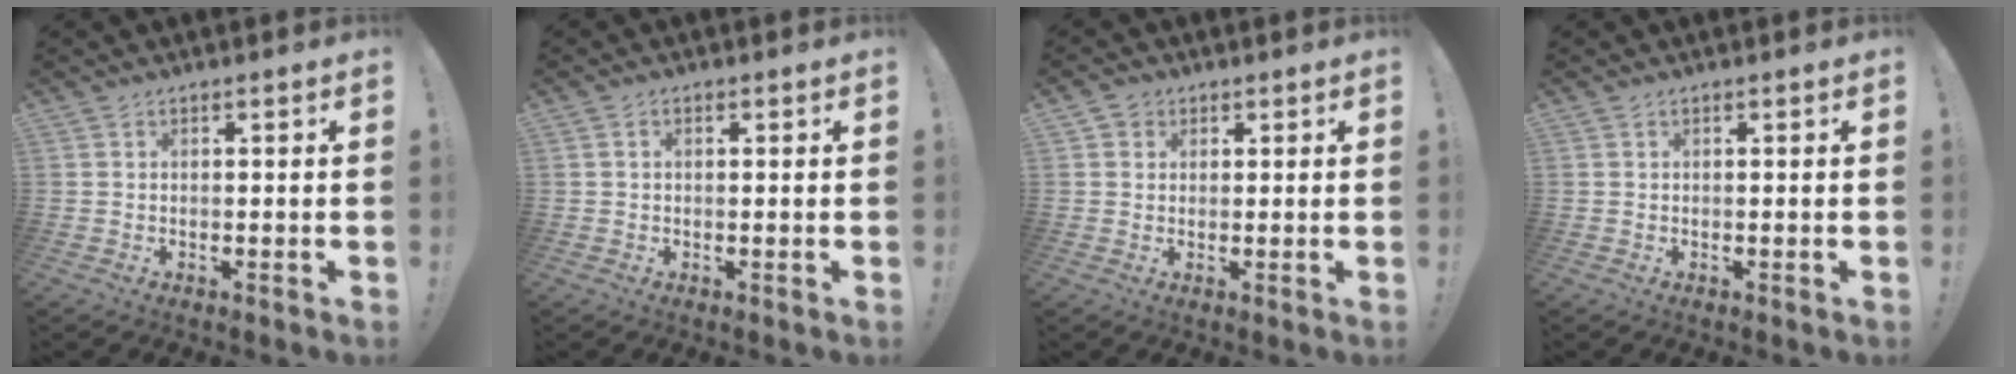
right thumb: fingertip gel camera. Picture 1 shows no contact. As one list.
[{"total": 1.0, "force": [0.1, 0.6, 0.8], "torque": [-0.024, 0.009, 0.002]}, {"total": 2.5, "force": [1.1, 2.2, 0.5], "torque": [-0.006, -0.002, 0.019]}, {"total": 0.0}]